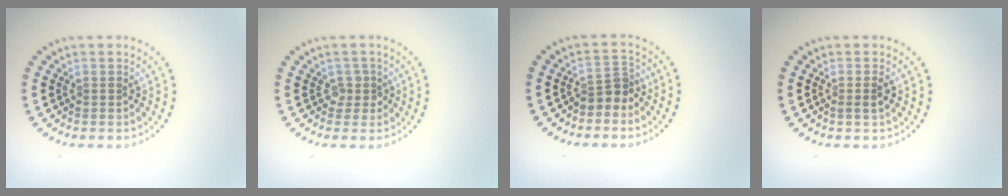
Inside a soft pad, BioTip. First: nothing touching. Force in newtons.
{"total": 1.4, "press": 1.1, "slide": 0.8}
{"total": 2.3, "press": 1.8, "slide": 1.4}
{"total": 1.2, "press": 1.0, "slide": 0.7}